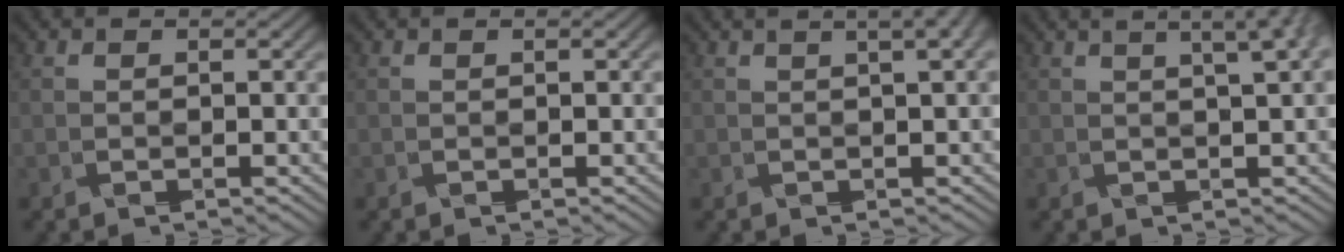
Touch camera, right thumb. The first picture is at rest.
{"total": 0.0}
{"total": 4.2, "force": [1.7, 1.2, 3.7], "torque": [-0.065, 0.012, 0.032]}
{"total": 5.2, "force": [2.3, 1.0, 4.5], "torque": [-0.066, 0.016, 0.036]}